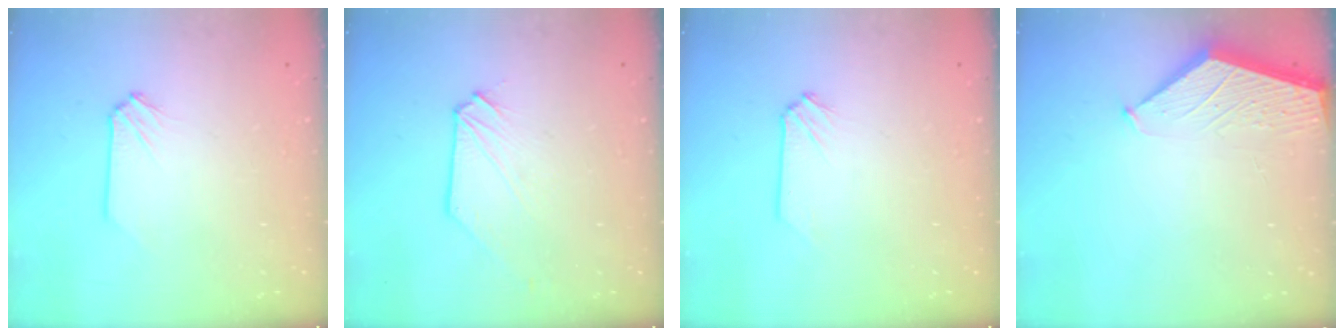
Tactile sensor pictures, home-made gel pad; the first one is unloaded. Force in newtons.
{"total": 0.5, "press": 0.5, "slide": 0.0}
{"total": 0.0}
{"total": 1.9, "press": 1.9, "slide": 0.2}